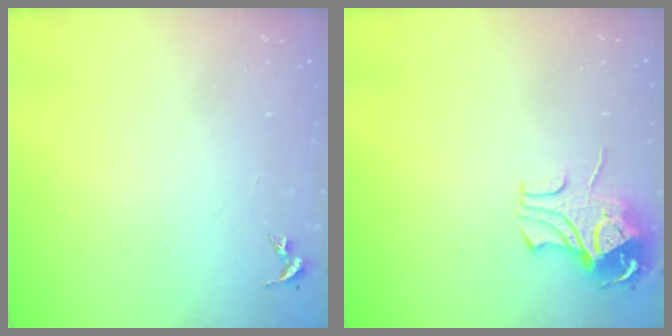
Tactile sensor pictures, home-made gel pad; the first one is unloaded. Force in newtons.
{"total": 9.0, "press": 8.9, "slide": 1.0}